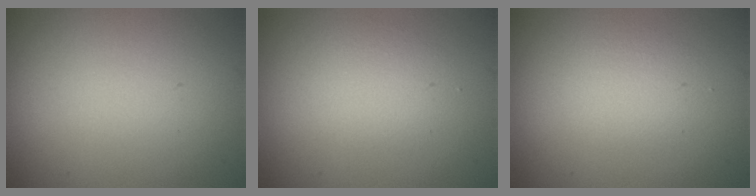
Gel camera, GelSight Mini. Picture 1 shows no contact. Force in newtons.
{"total": 2.1, "press": 2.1, "slide": 0.0}
{"total": 1.8, "press": 1.8, "slide": 0.1}